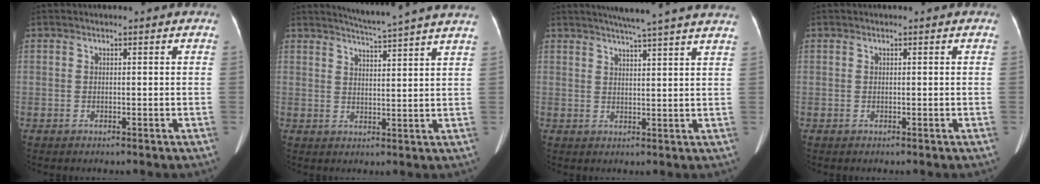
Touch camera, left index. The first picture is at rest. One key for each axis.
{"total": 11.1, "fx": 10.2, "fy": -1.6, "fz": 4.1, "tx": -0.070, "ty": -0.016, "tz": 0.124}
{"total": 14.0, "fx": 12.2, "fy": -0.6, "fz": 6.8, "tx": -0.106, "ty": 0.003, "tz": 0.145}
{"total": 0.0}